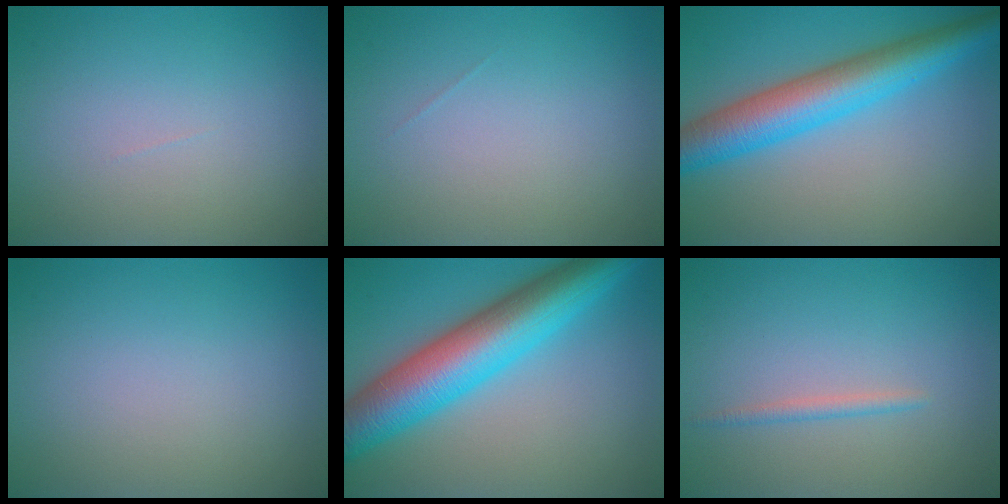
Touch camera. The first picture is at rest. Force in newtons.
{"total": 0.0}
{"total": 7.4, "press": 7.4, "slide": 0.1}
{"total": 0.0}
{"total": 10.3, "press": 10.3, "slide": 0.2}
{"total": 1.0, "press": 1.0, "slide": 0.1}